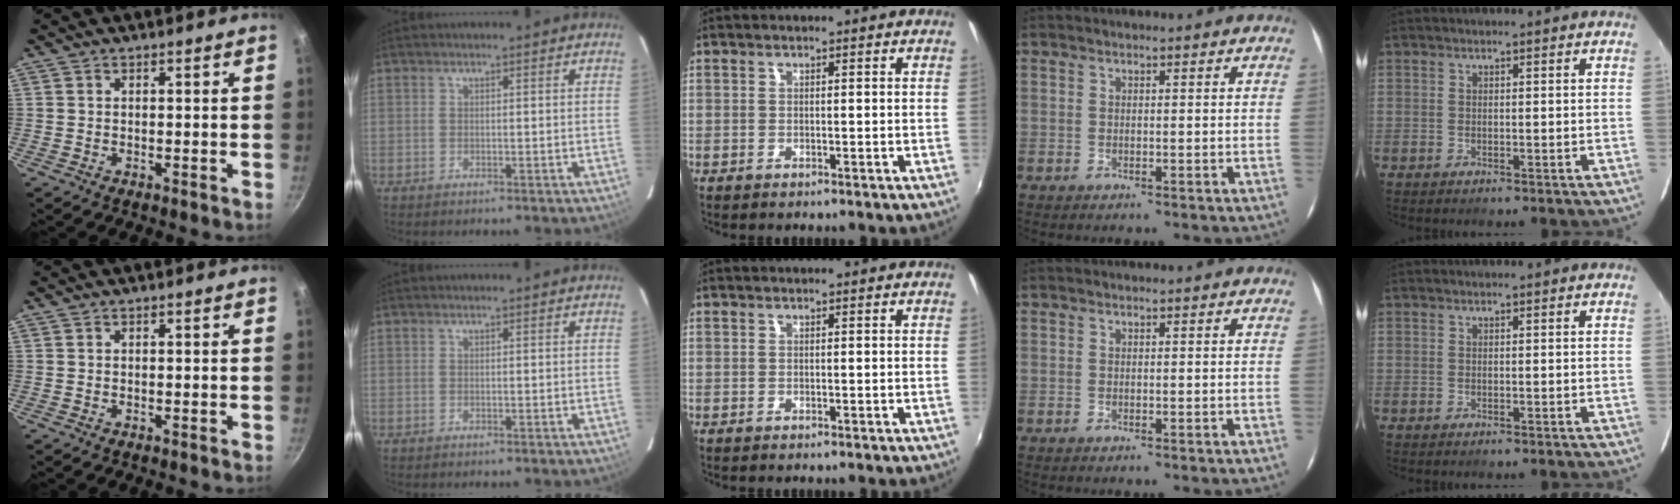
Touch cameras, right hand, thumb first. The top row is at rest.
{}